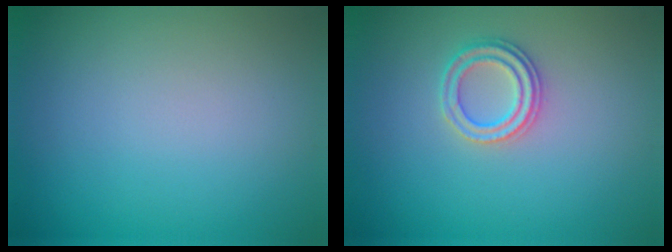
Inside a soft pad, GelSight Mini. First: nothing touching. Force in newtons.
{"total": 2.2, "press": 2.1, "slide": 0.6}